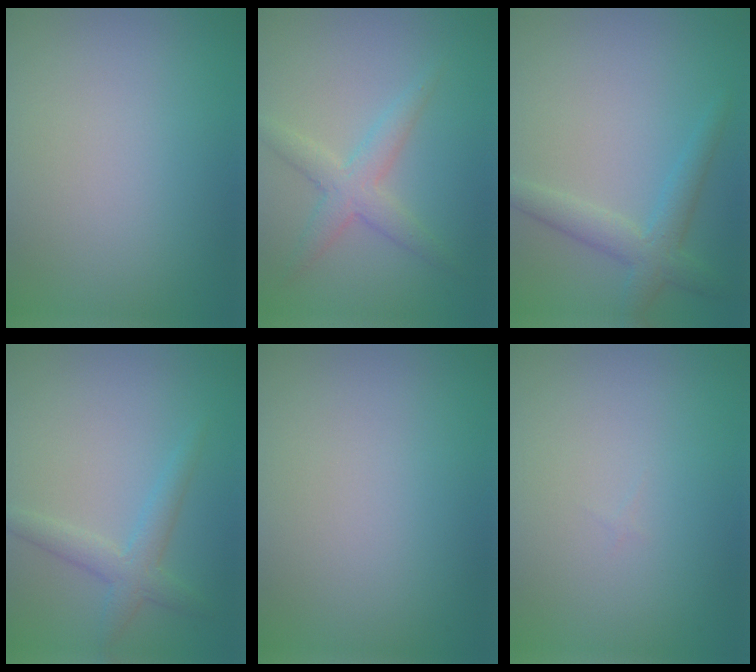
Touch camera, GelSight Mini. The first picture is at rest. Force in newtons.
{"total": 3.0, "press": 3.0, "slide": 0.1}
{"total": 3.1, "press": 3.1, "slide": 0.1}
{"total": 2.6, "press": 2.6, "slide": 0.1}
{"total": 0.0}
{"total": 0.0}